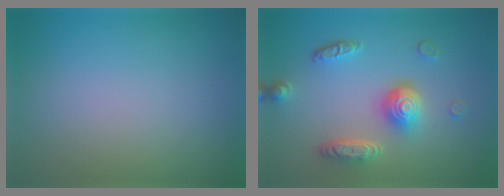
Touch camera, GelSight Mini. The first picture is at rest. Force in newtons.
{"total": 5.0, "press": 3.7, "slide": 3.3}